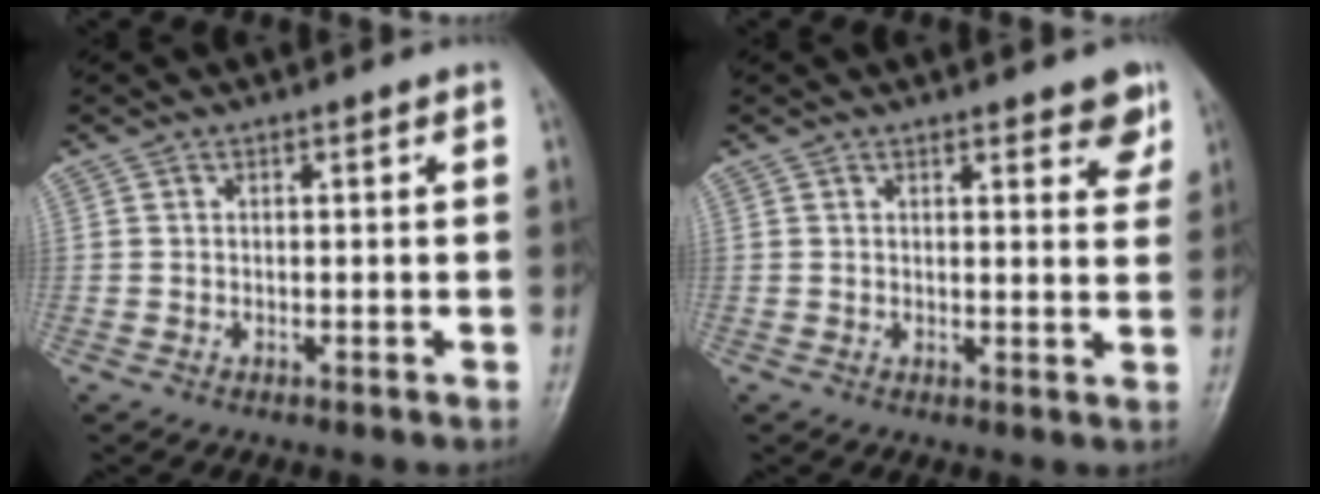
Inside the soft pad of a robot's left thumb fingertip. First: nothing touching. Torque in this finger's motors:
{"motor_torque": [-0.05, 0.11, 0.01, -0.08, -0.01]}